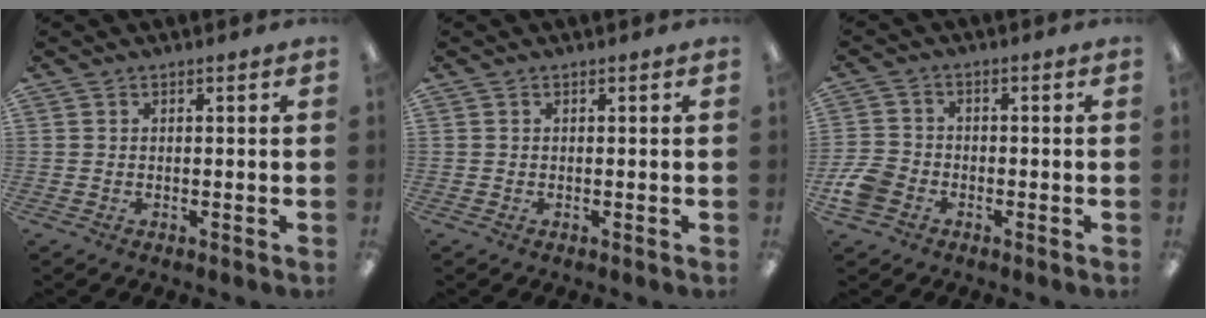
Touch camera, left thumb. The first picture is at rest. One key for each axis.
{"total": 0.0}
{"total": 6.1, "fx": -2.7, "fy": 4.6, "fz": 2.9, "tx": -0.060, "ty": 0.016, "tz": -0.049}